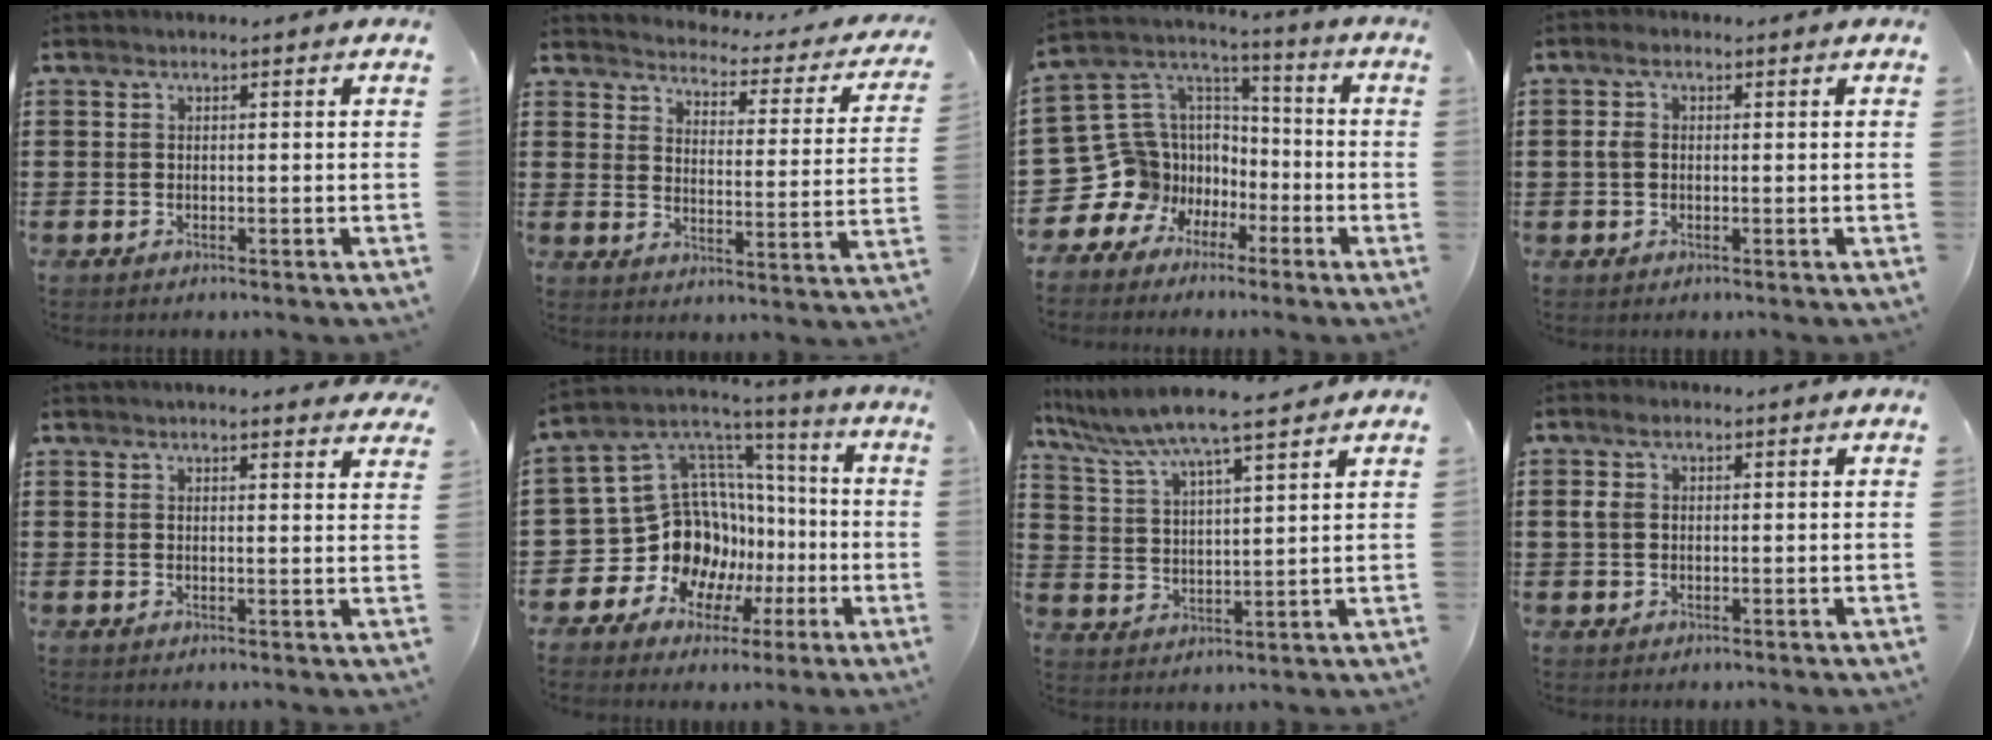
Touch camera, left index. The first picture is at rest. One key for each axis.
{"total": 2.5, "fx": 2.5, "fy": 0.1, "fz": 0.2, "tx": -0.026, "ty": -0.030, "tz": 0.034}
{"total": 11.4, "fx": -4.0, "fy": 10.6, "fz": 0.8, "tx": -0.079, "ty": -0.016, "tz": -0.051}
{"total": 2.7, "fx": 0.3, "fy": 1.7, "fz": 2.1, "tx": -0.053, "ty": 0.009, "tz": 0.000}
{"total": 2.5, "fx": 2.5, "fy": 0.0, "fz": 0.6, "tx": -0.012, "ty": -0.007, "tz": 0.045}
{"total": 13.1, "fx": -2.5, "fy": 12.4, "fz": 3.7, "tx": -0.123, "ty": -0.031, "tz": -0.014}
{"total": 7.8, "fx": 6.8, "fy": 0.0, "fz": 3.8, "tx": -0.099, "ty": -0.030, "tz": 0.119}
{"total": 2.8, "fx": 0.7, "fy": 1.9, "fz": 2.0, "tx": -0.045, "ty": 0.010, "tz": 0.011}